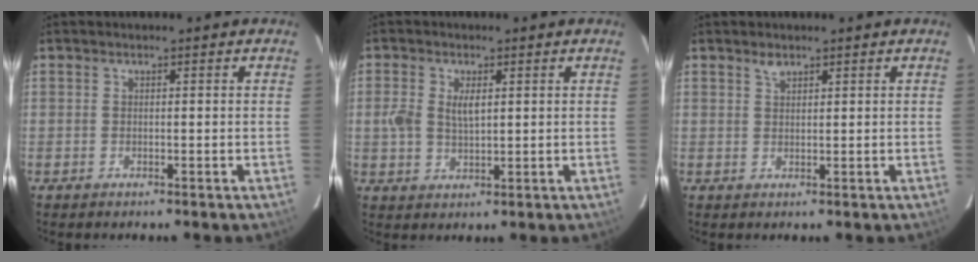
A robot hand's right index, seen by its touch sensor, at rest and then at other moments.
{"total": 4.6, "force": [0.9, 2.5, 3.8], "torque": [-0.078, 0.004, 0.017]}
{"total": 1.5, "force": [1.2, 0.6, 0.6], "torque": [-0.010, 0.002, 0.021]}